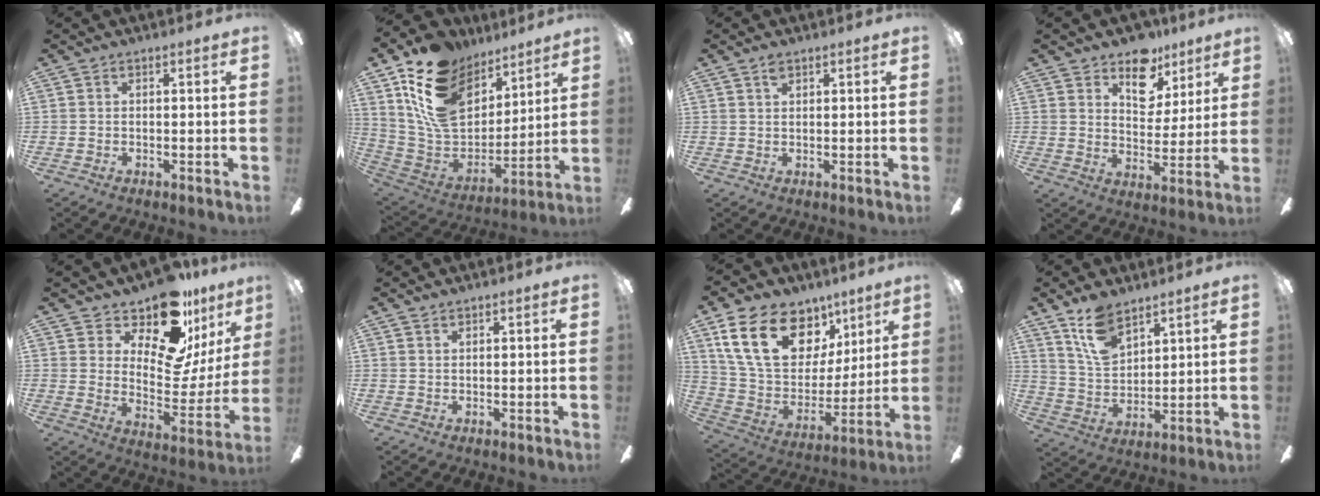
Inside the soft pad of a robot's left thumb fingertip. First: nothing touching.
{"total": 21.0, "force": [12.0, 13.4, 10.9], "torque": [-0.224, -0.062, 0.226]}
{"total": 1.8, "force": [1.4, 0.8, 0.9], "torque": [-0.013, -0.004, 0.025]}
{"total": 11.8, "force": [7.7, 7.5, 4.9], "torque": [-0.063, -0.048, 0.142]}
{"total": 18.0, "force": [14.5, 6.7, 8.4], "torque": [-0.124, -0.122, 0.247]}
{"total": 1.0, "force": [0.9, 0.3, 0.1], "torque": [-0.002, -0.001, 0.019]}
{"total": 21.7, "force": [11.9, 13.7, 11.9], "torque": [-0.191, -0.058, 0.216]}
{"total": 11.5, "force": [8.3, 5.8, 5.4], "torque": [-0.117, -0.032, 0.160]}